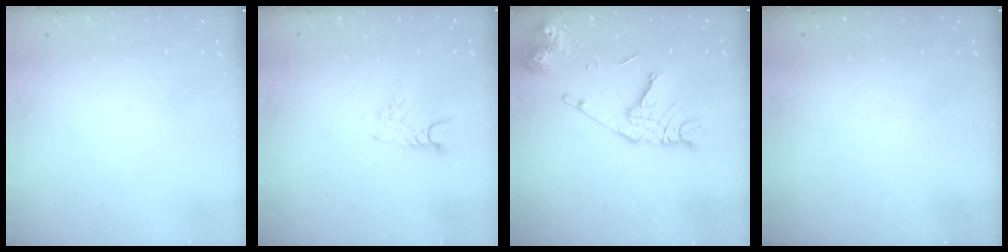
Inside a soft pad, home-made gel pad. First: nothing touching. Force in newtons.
{"total": 5.0, "press": 5.0, "slide": 0.3}
{"total": 16.1, "press": 16.1, "slide": 1.6}
{"total": 0.0}